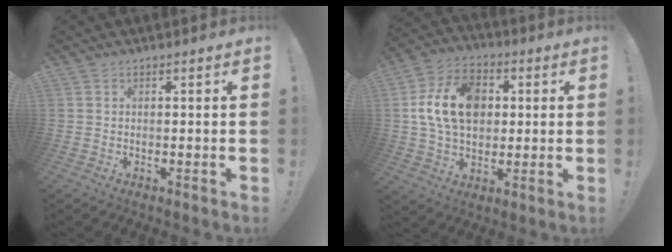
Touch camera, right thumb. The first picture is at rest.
{"total": 17.0, "force": [2.5, 12.5, 11.2], "torque": [-0.190, 0.002, 0.051]}